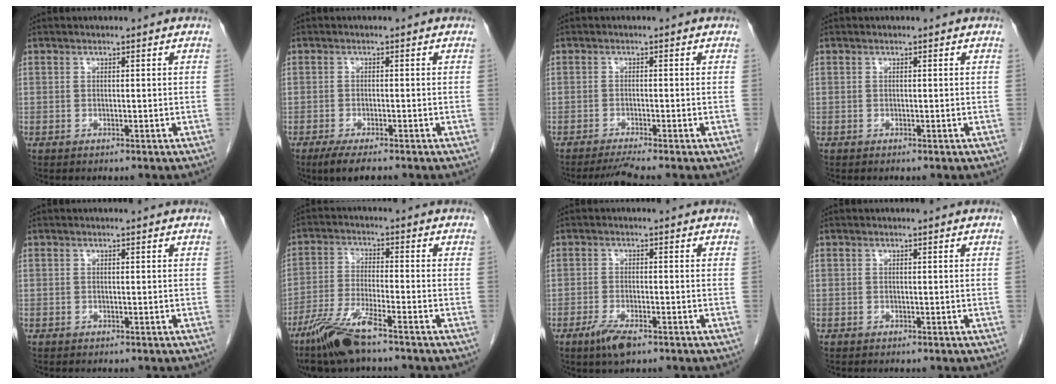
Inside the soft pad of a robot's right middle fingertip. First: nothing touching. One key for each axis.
{"total": 3.7, "fx": -2.7, "fy": 0.5, "fz": 2.4, "tx": -0.049, "ty": -0.011, "tz": -0.045}
{"total": 2.7, "fx": -2.3, "fy": -1.1, "fz": 0.9, "tx": -0.027, "ty": -0.015, "tz": -0.044}
{"total": 0.0}
{"total": 0.0}
{"total": 9.2, "fx": -6.4, "fy": 0.8, "fz": 6.5, "tx": -0.140, "ty": -0.022, "tz": -0.127}
{"total": 4.2, "fx": -2.7, "fy": 0.9, "fz": 3.0, "tx": -0.065, "ty": -0.006, "tz": -0.047}
{"total": 0.0}